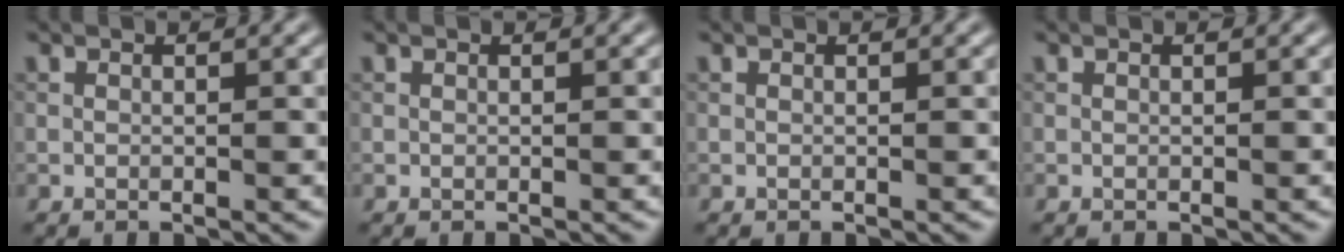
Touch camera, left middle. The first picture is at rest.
{"total": 0.0}
{"total": 0.0}
{"total": 0.0}